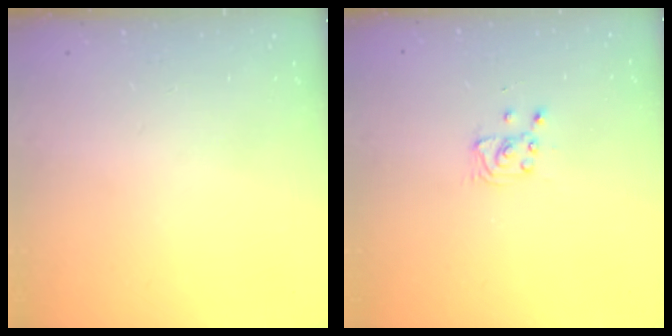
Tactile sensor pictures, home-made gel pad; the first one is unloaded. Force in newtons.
{"total": 3.5, "press": 3.4, "slide": 0.4}